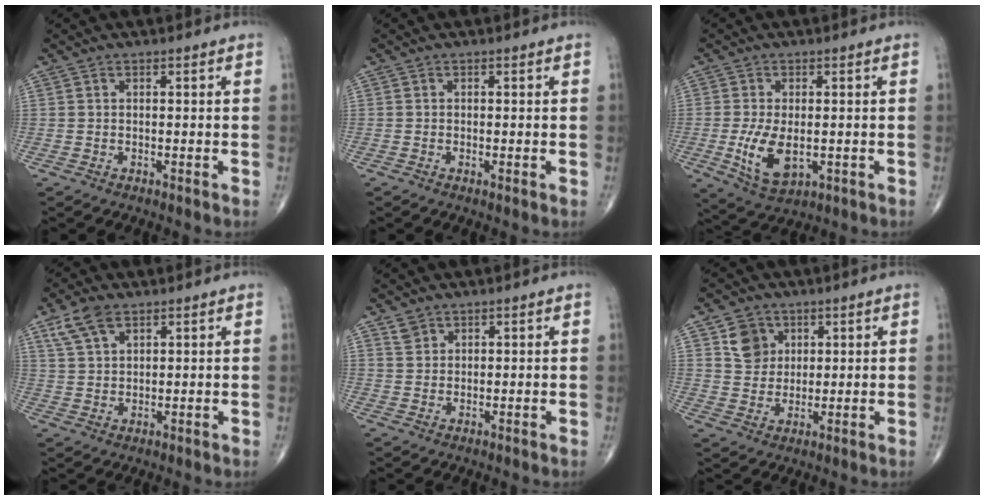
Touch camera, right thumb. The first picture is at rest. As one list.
[{"total": 0.7, "force": [-0.1, 0.2, 0.7], "torque": [-0.016, -0.003, -0.005]}, {"total": 8.3, "force": [-1.3, 4.4, 7.0], "torque": [-0.132, -0.016, -0.014]}, {"total": 6.1, "force": [3.6, 3.2, 3.7], "torque": [-0.068, -0.003, 0.075]}, {"total": 2.2, "force": [1.5, 1.5, 0.4], "torque": [0.004, -0.004, 0.025]}, {"total": 6.1, "force": [2.7, 5.0, 2.2], "torque": [-0.016, -0.015, 0.052]}]